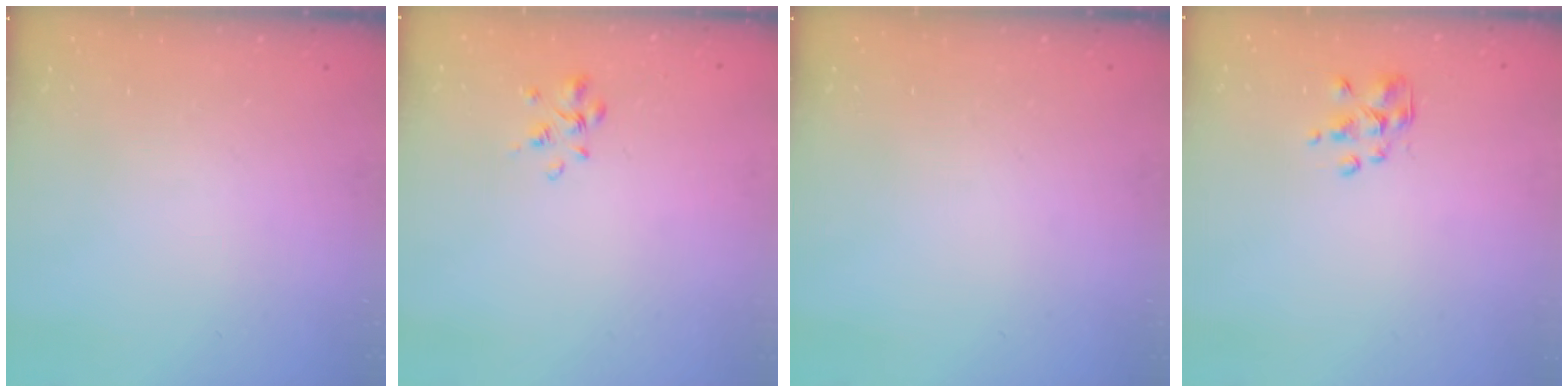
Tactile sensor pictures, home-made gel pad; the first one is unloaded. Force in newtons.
{"total": 2.4, "press": 2.3, "slide": 0.8}
{"total": 0.0}
{"total": 2.3, "press": 2.2, "slide": 0.7}